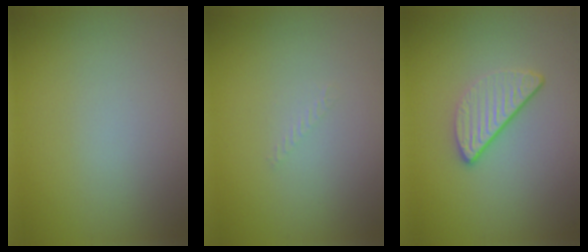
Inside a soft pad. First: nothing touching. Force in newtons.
{"total": 0.6, "press": 0.6, "slide": 0.1}
{"total": 3.0, "press": 2.3, "slide": 1.9}